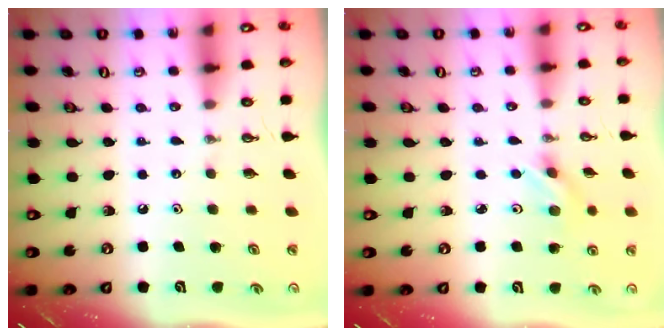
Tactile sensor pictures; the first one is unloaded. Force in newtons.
{"total": 2.2, "press": 2.1, "slide": 0.6}